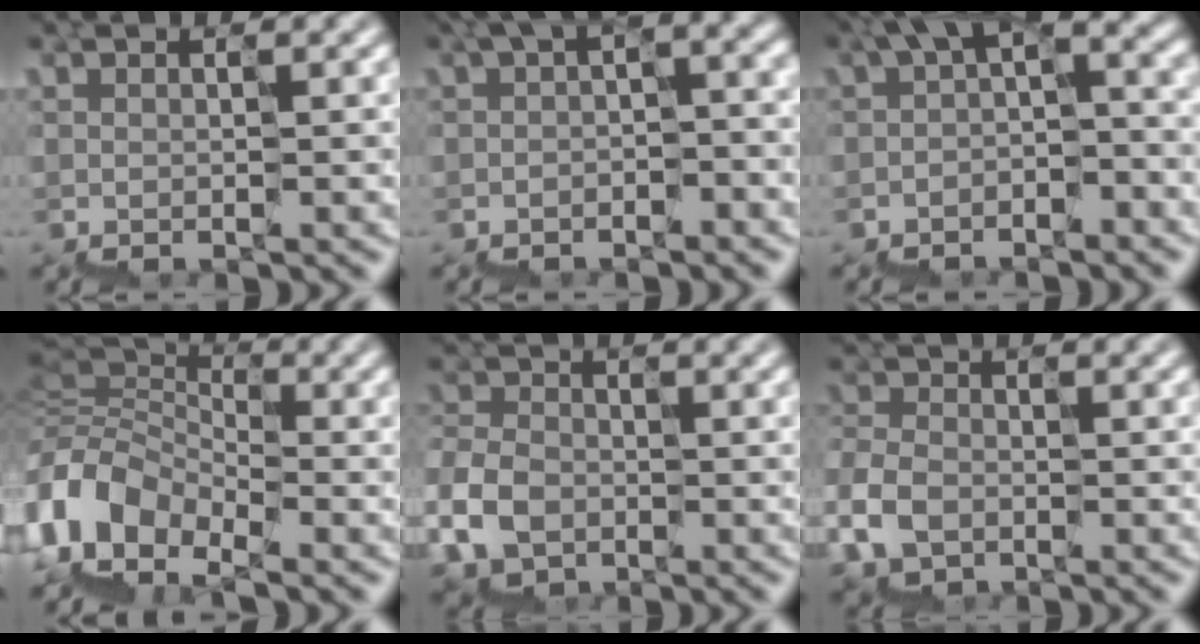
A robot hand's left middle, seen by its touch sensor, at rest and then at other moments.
{"total": 3.3, "force": [-0.3, 1.4, 3.0], "torque": [-0.051, 0.007, -0.013]}
{"total": 4.4, "force": [-0.1, 2.1, 3.9], "torque": [-0.068, 0.003, -0.011]}
{"total": 5.6, "force": [-4.9, 2.8, 0.5], "torque": [-0.020, 0.003, -0.115]}
{"total": 3.6, "force": [-2.6, 2.3, 0.9], "torque": [-0.037, -0.009, -0.054]}
{"total": 2.3, "force": [-2.2, 0.9, 0.3], "torque": [-0.023, -0.004, -0.044]}